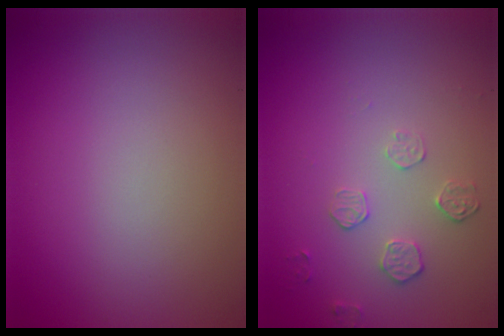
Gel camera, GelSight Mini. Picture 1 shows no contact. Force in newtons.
{"total": 1.7, "press": 1.0, "slide": 1.4}